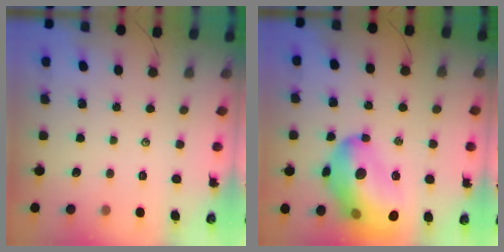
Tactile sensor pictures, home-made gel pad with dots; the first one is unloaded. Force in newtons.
{"total": 23.9, "press": 23.4, "slide": 4.7}